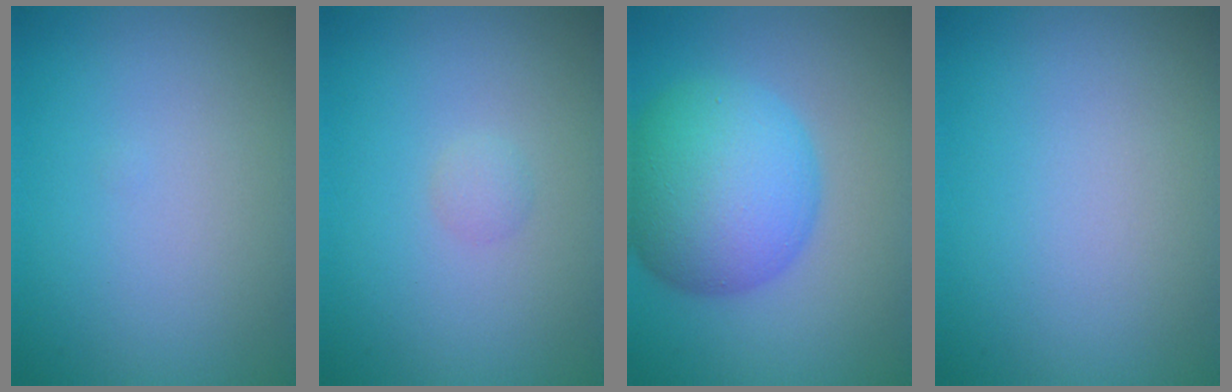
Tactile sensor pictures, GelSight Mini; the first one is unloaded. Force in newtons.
{"total": 0.7, "press": 0.7, "slide": 0.0}
{"total": 9.7, "press": 9.7, "slide": 0.3}
{"total": 0.0}